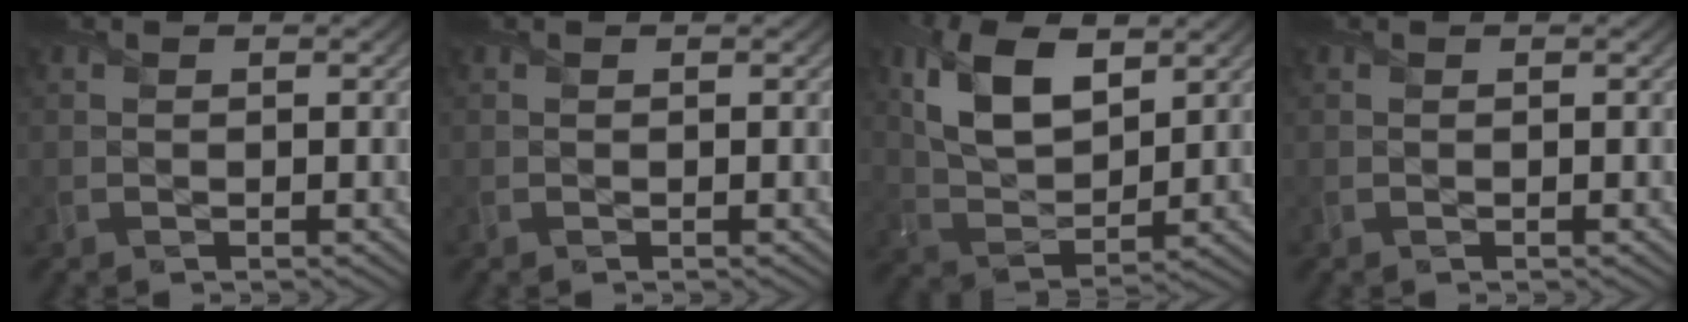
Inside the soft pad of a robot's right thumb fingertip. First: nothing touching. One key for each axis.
{"total": 0.0}
{"total": 10.5, "fx": 4.3, "fy": 5.5, "fz": 7.8, "tx": -0.175, "ty": 0.004, "tz": 0.085}
{"total": 0.0}